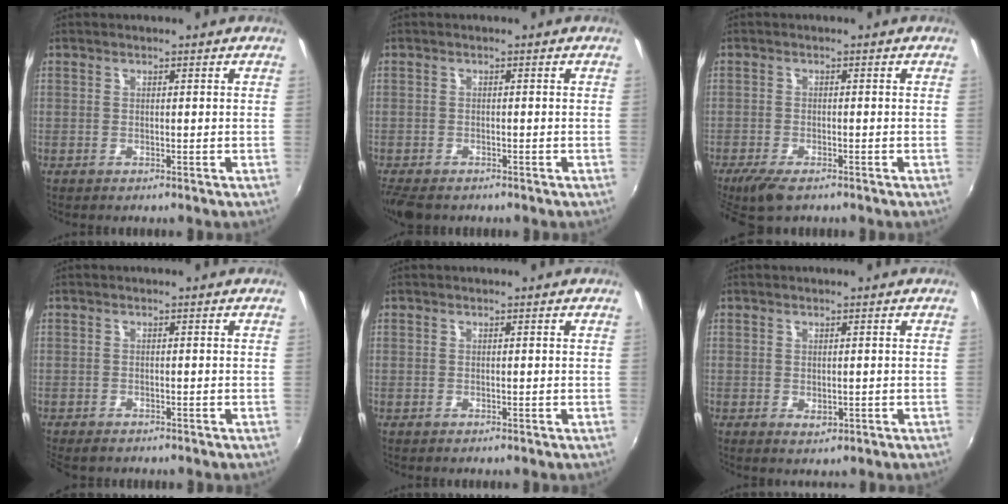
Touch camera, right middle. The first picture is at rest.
{"total": 5.3, "force": [-4.3, 1.9, 2.5], "torque": [-0.064, -0.026, -0.079]}
{"total": 5.4, "force": [-4.1, 1.5, 3.1], "torque": [-0.080, -0.021, -0.077]}
{"total": 2.6, "force": [-2.3, 1.0, 1.0], "torque": [-0.027, -0.014, -0.039]}
{"total": 0.0}
{"total": 1.4, "force": [-0.1, 1.0, 1.0], "torque": [-0.015, -0.003, 0.001]}